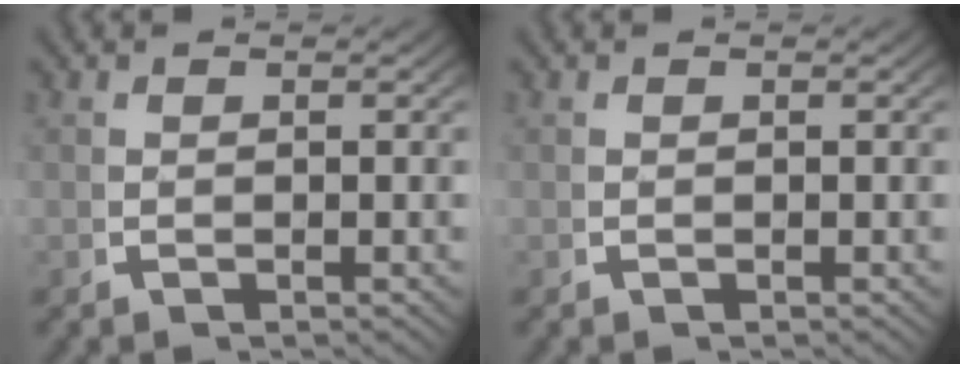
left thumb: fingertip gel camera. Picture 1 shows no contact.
{"total": 0.0}